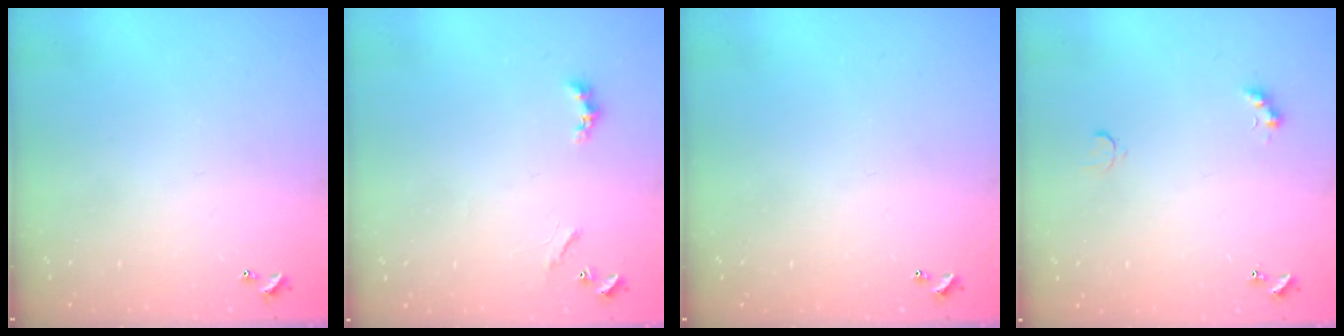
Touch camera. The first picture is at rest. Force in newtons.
{"total": 1.8, "press": 1.8, "slide": 0.5}
{"total": 0.0}
{"total": 1.7, "press": 1.5, "slide": 0.6}